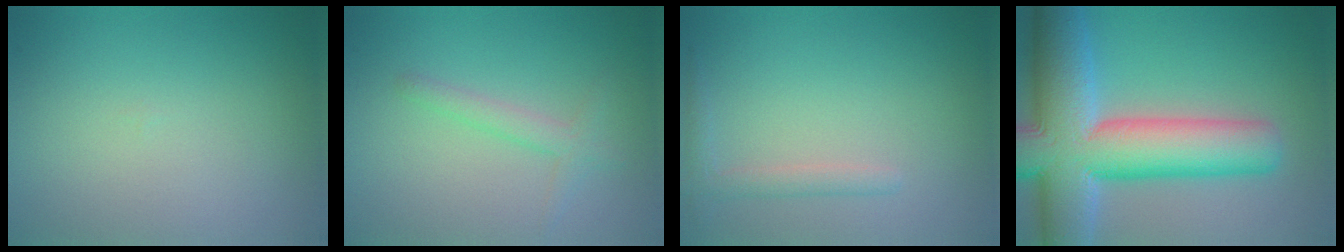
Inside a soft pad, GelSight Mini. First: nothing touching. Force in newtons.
{"total": 1.8, "press": 1.8, "slide": 0.1}
{"total": 1.5, "press": 1.5, "slide": 0.1}
{"total": 13.4, "press": 13.4, "slide": 0.5}